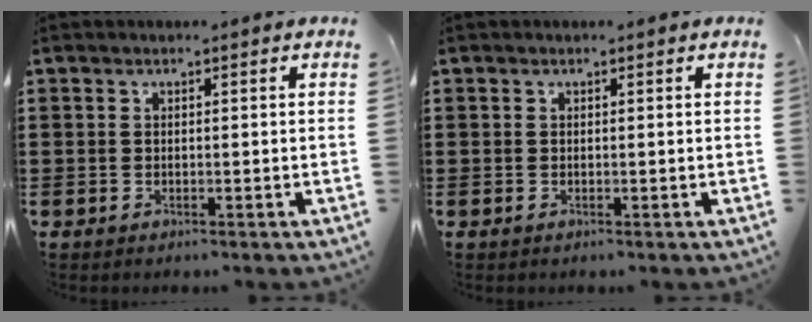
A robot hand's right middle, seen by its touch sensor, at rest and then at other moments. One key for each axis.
{"total": 0.0}